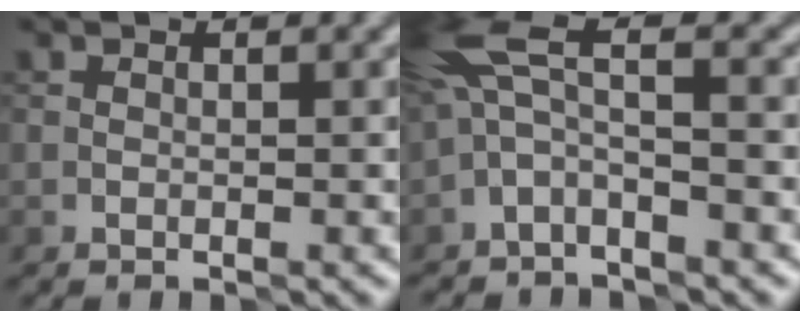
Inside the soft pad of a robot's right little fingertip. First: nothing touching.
{"total": 4.2, "force": [-0.8, 1.3, 3.9], "torque": [-0.091, 0.014, -0.033]}